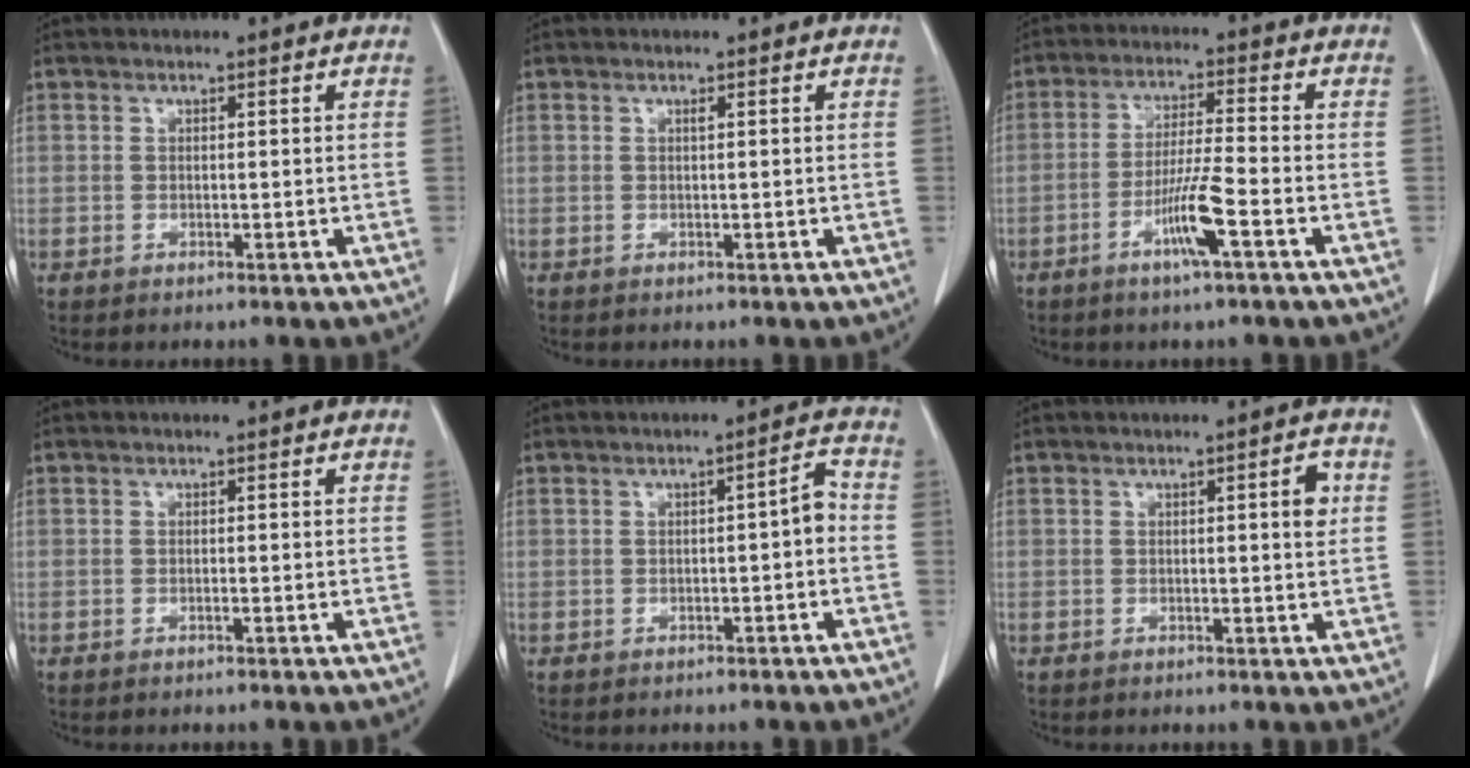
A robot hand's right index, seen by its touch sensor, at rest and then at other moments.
{"total": 0.0}
{"total": 7.0, "force": [-3.2, -0.4, 6.2], "torque": [-0.121, -0.008, -0.062]}
{"total": 0.0}
{"total": 2.8, "force": [-0.5, 0.5, 2.7], "torque": [-0.036, 0.013, -0.008]}
{"total": 2.5, "force": [0.6, 0.3, 2.4], "torque": [-0.031, 0.002, 0.008]}